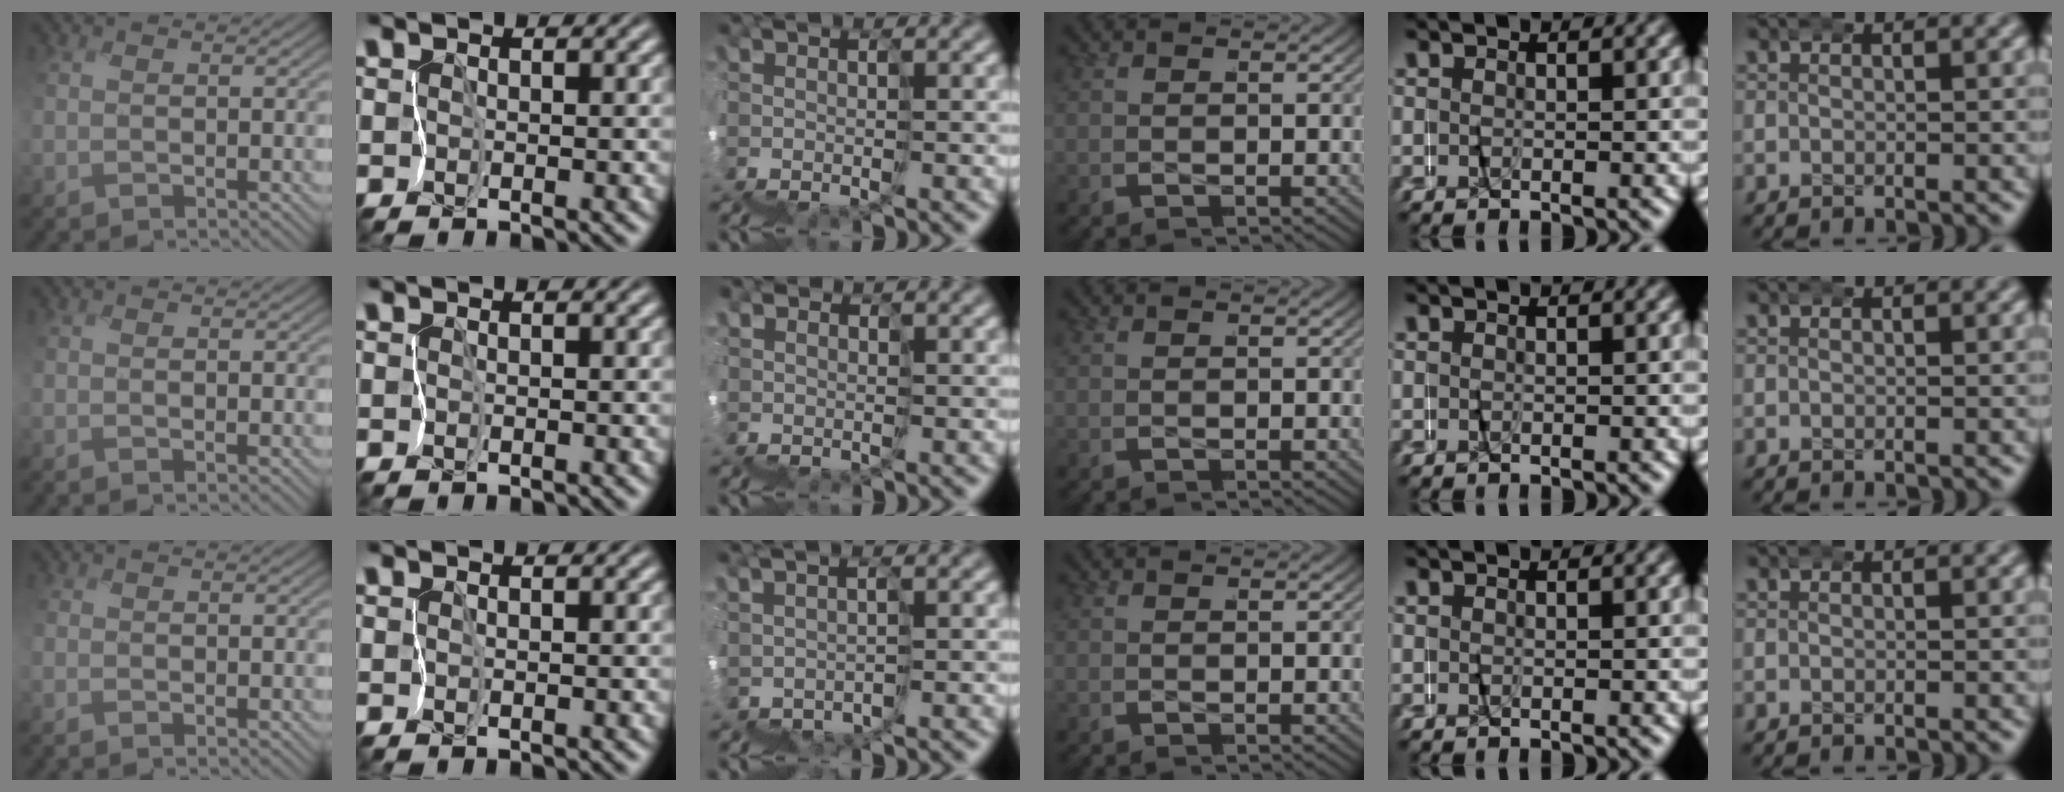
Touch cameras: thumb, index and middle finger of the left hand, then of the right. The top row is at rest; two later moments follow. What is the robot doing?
{"motion": "wrap", "object": "netting"}